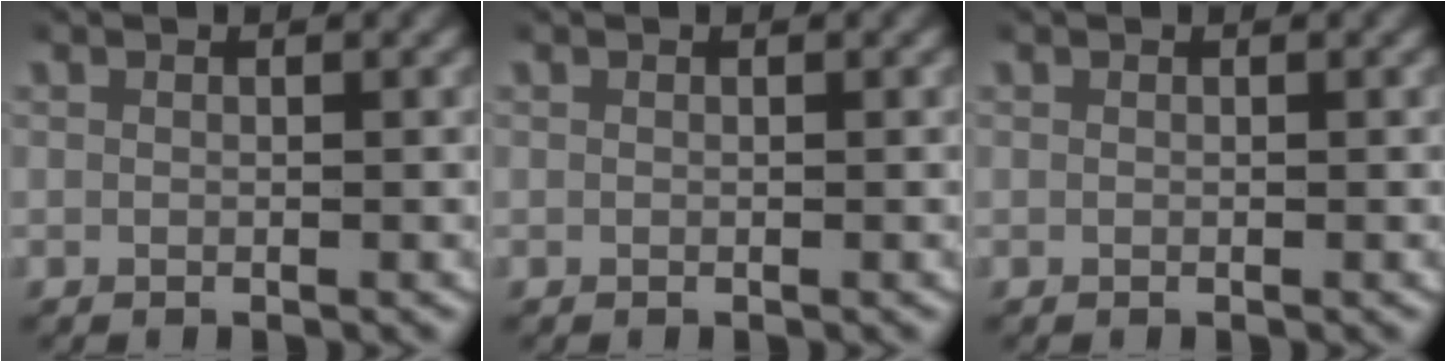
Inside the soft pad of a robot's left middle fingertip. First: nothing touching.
{"total": 0.0}
{"total": 0.0}